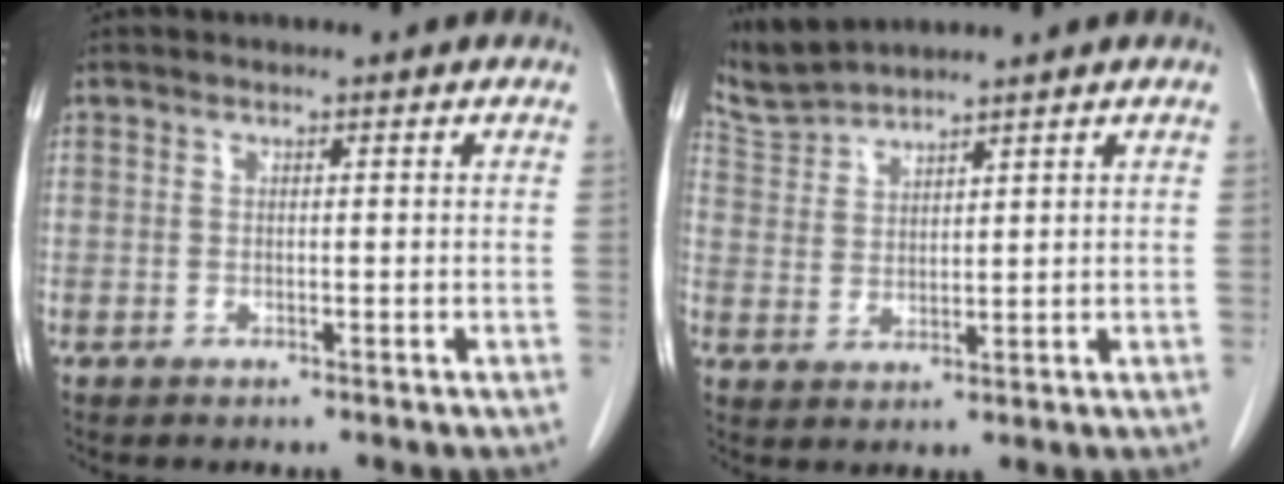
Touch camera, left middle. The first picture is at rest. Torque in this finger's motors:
{"motor_torque": [0.05, -0.33, -0.06, -0.02]}